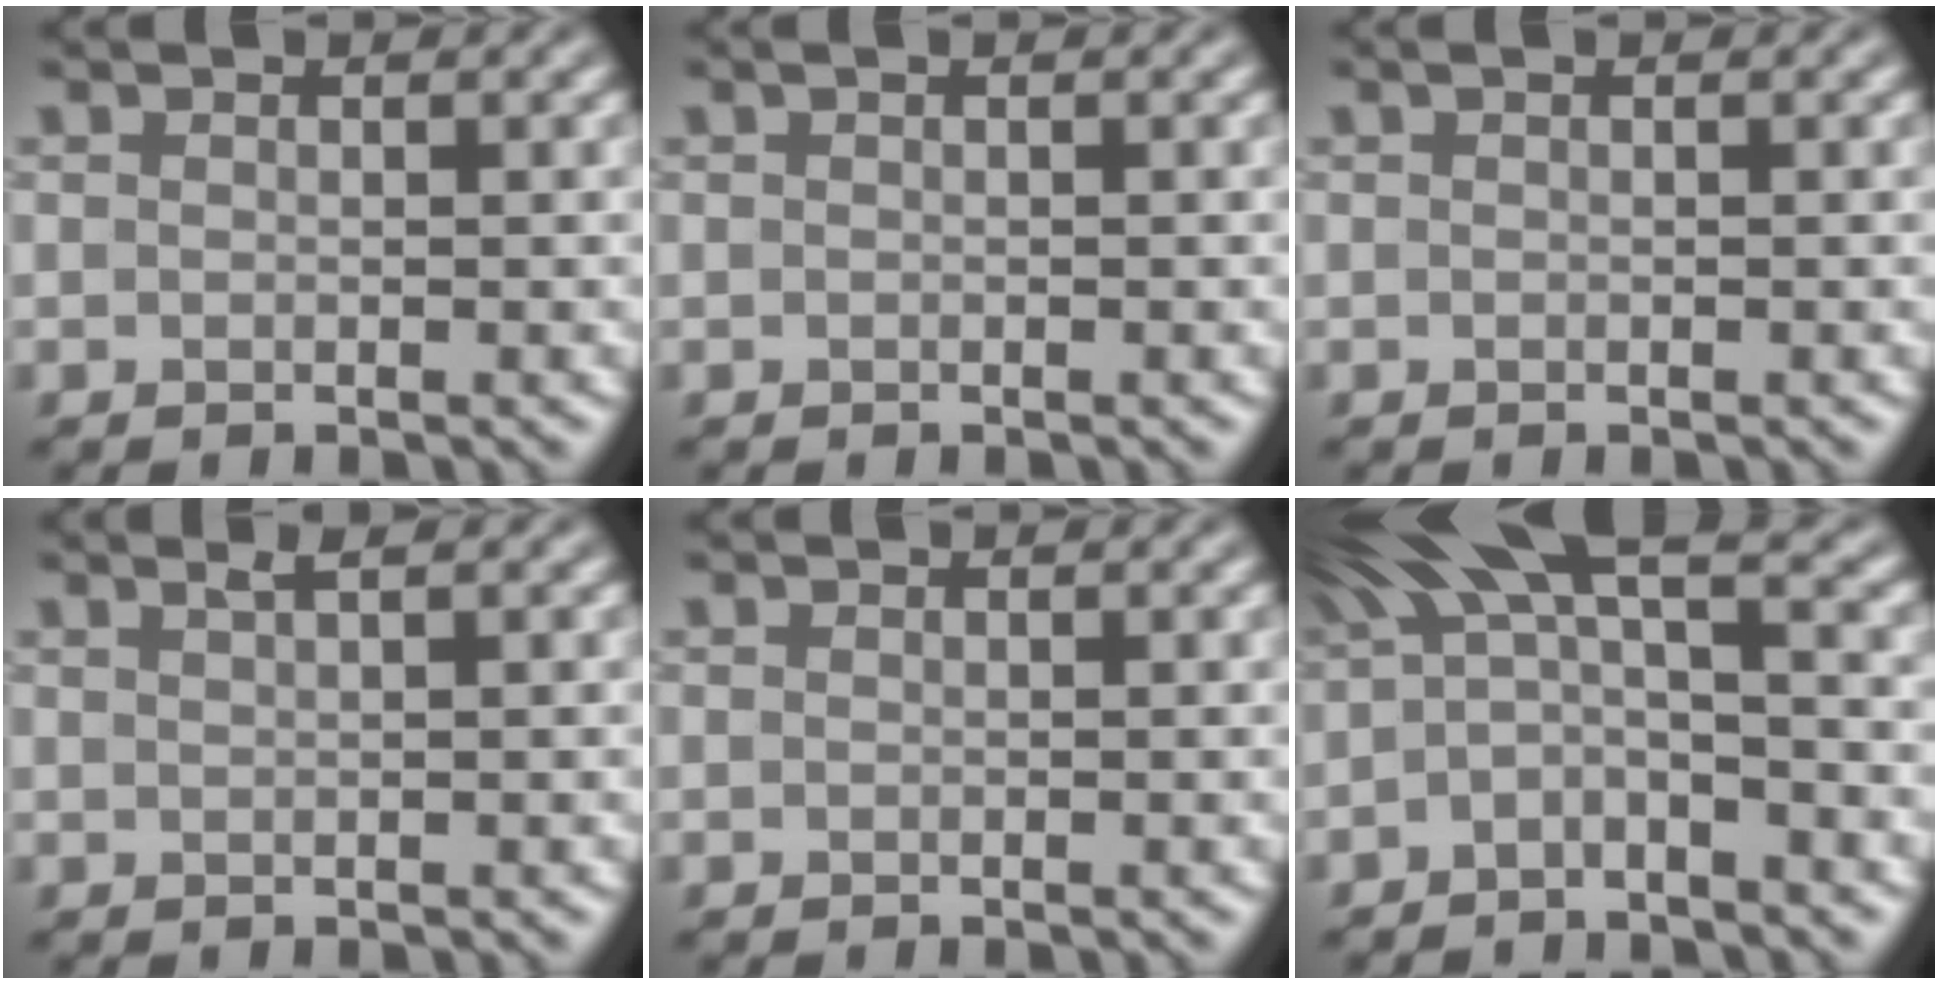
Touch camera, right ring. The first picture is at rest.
{"total": 0.0}
{"total": 0.0}
{"total": 0.7, "force": [0.5, -0.2, 0.4], "torque": [-0.011, 0.004, 0.011]}
{"total": 0.0}
{"total": 6.2, "force": [0.3, 2.1, 5.8], "torque": [-0.103, 0.020, -0.011]}